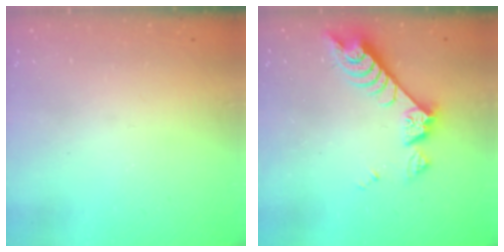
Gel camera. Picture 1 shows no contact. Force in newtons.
{"total": 8.3, "press": 8.2, "slide": 1.3}